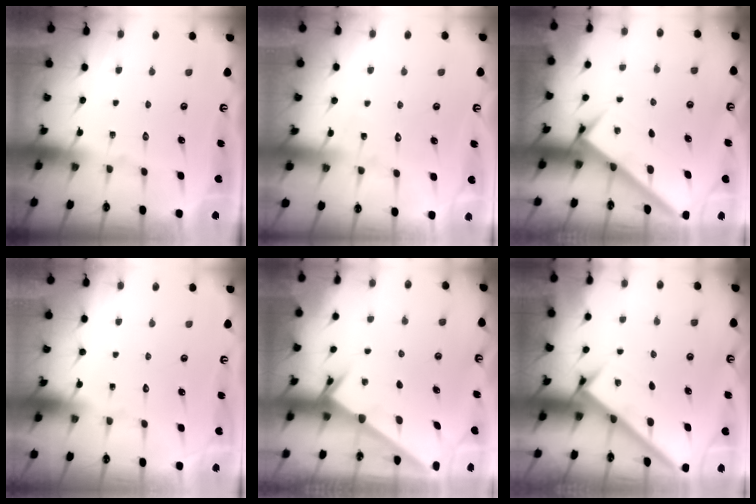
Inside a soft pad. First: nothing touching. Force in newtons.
{"total": 5.2, "press": 5.2, "slide": 0.4}
{"total": 2.9, "press": 2.9, "slide": 0.2}
{"total": 1.6, "press": 1.6, "slide": 0.1}
{"total": 2.4, "press": 2.4, "slide": 0.3}
{"total": 2.8, "press": 2.8, "slide": 0.4}